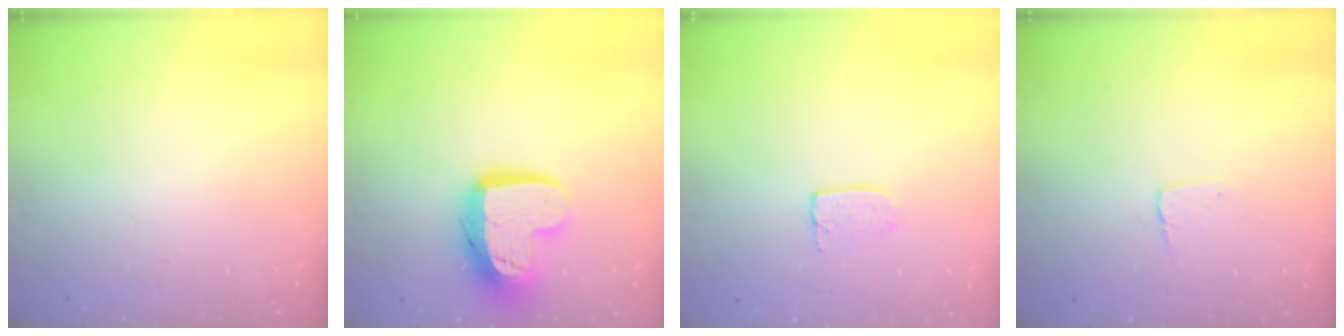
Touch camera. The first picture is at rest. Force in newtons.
{"total": 14.4, "press": 14.3, "slide": 1.4}
{"total": 3.6, "press": 3.6, "slide": 0.2}
{"total": 2.9, "press": 2.9, "slide": 0.2}